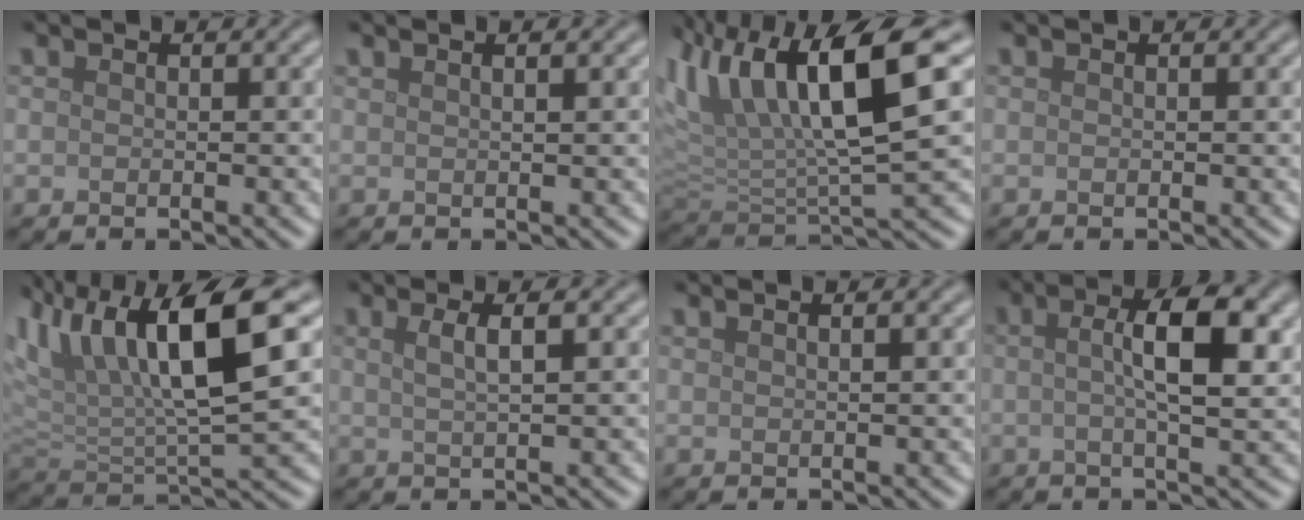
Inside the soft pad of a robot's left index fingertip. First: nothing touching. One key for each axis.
{"total": 1.3, "fx": 0.8, "fy": 0.4, "fz": 1.0, "tx": -0.007, "ty": 0.001, "tz": 0.004}
{"total": 11.9, "fx": 4.7, "fy": 3.1, "fz": 10.4, "tx": -0.182, "ty": 0.016, "tz": 0.087}
{"total": 0.0}
{"total": 10.8, "fx": 4.6, "fy": 3.0, "fz": 9.2, "tx": -0.163, "ty": 0.011, "tz": 0.080}
{"total": 2.6, "fx": 0.8, "fy": 0.8, "fz": 2.3, "tx": -0.030, "ty": 0.003, "tz": 0.011}
{"total": 1.0, "fx": 0.6, "fy": 0.3, "fz": 0.7, "tx": -0.007, "ty": 0.001, "tz": 0.004}
{"total": 6.0, "fx": 0.9, "fy": 1.5, "fz": 5.8, "tx": -0.082, "ty": 0.012, "tz": 0.009}